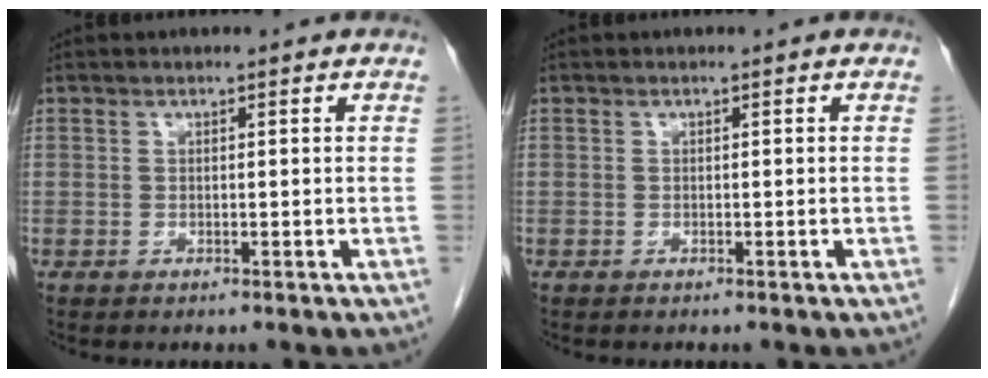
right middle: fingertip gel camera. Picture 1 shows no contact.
{"total": 0.0}